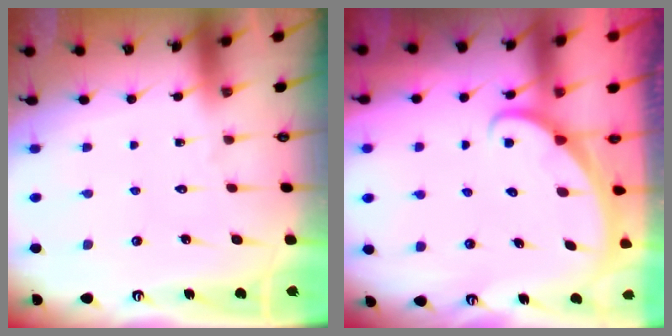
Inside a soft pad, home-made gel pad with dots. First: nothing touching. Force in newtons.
{"total": 2.0, "press": 2.0, "slide": 0.0}